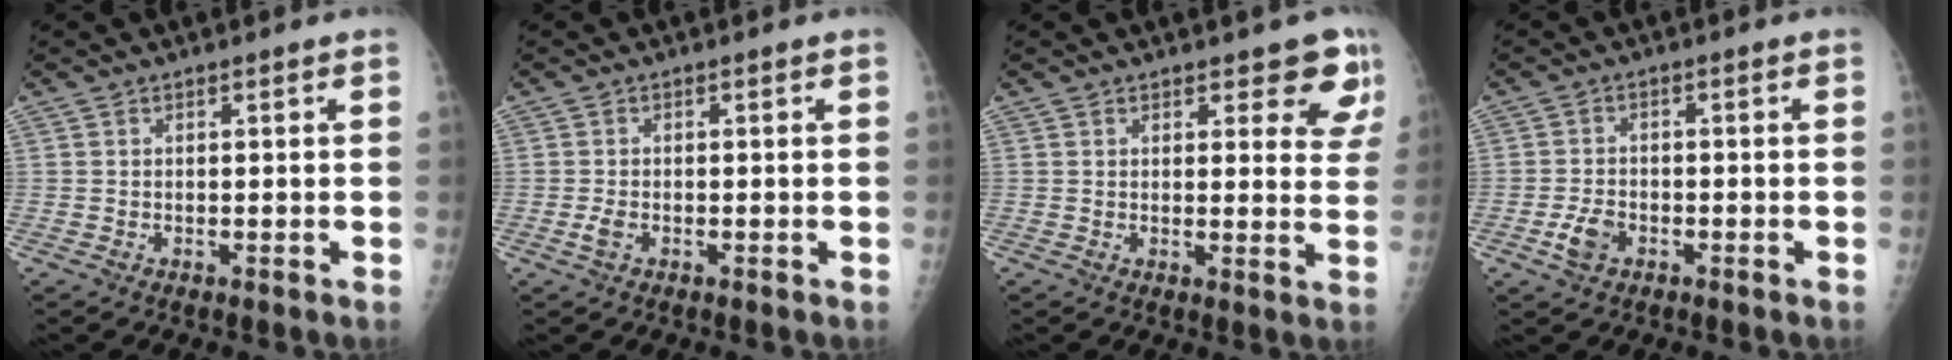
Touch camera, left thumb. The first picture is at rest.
{"total": 1.8, "force": [-0.8, 1.0, 1.2], "torque": [-0.029, 0.000, -0.016]}
{"total": 7.1, "force": [5.3, 3.0, 3.7], "torque": [-0.001, -0.032, 0.049]}
{"total": 3.9, "force": [-2.0, 2.5, 2.3], "torque": [-0.043, 0.010, -0.035]}